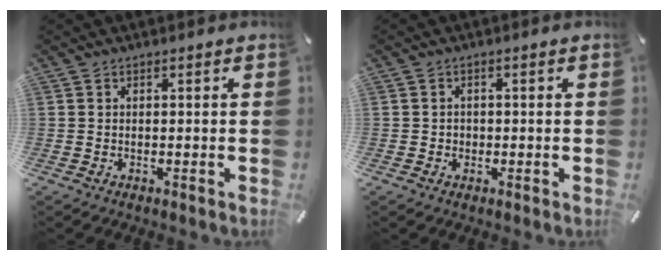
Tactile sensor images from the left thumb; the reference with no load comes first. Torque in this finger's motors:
{"motor_torque": [-0.02, -0.11, 0.00, 0.09, 0.00]}